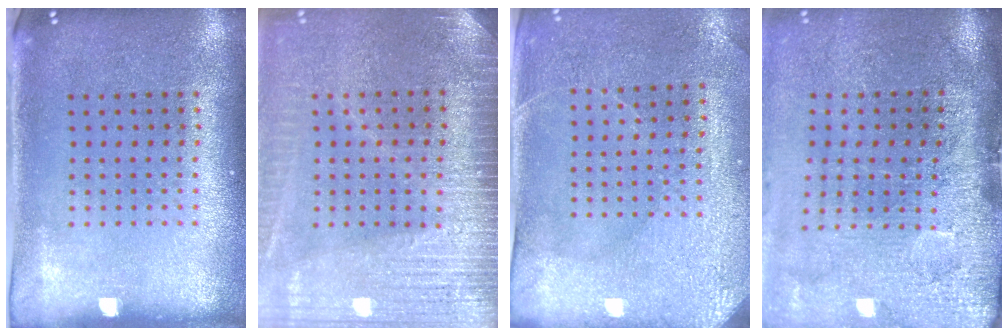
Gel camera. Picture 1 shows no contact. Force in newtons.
{"total": 3.4, "press": 3.1, "slide": 1.5}
{"total": 2.9, "press": 2.8, "slide": 0.7}
{"total": 4.8, "press": 3.7, "slide": 3.1}